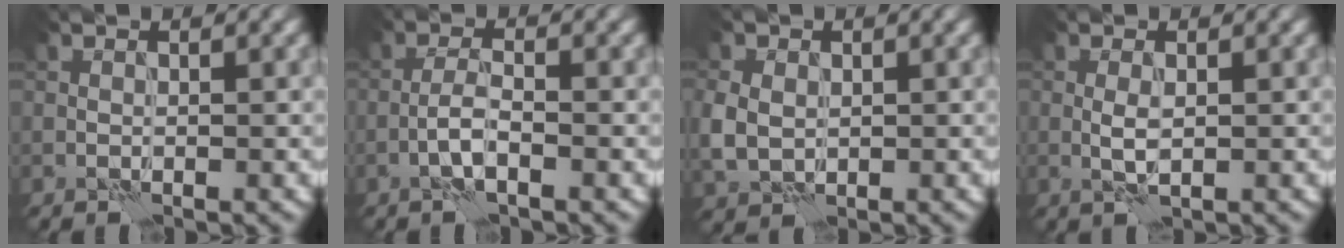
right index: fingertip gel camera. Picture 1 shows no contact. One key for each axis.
{"total": 1.9, "fx": -0.9, "fy": 0.5, "fz": 1.7, "tx": -0.037, "ty": 0.007, "tz": -0.024}
{"total": 3.2, "fx": 0.2, "fy": 2.8, "fz": 1.7, "tx": -0.047, "ty": -0.001, "tz": 0.001}
{"total": 1.4, "fx": 0.2, "fy": 0.6, "fz": 1.3, "tx": -0.030, "ty": -0.002, "tz": 0.003}